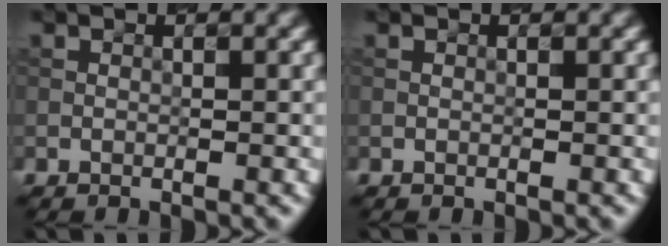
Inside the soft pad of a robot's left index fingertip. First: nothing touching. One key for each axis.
{"total": 0.0}